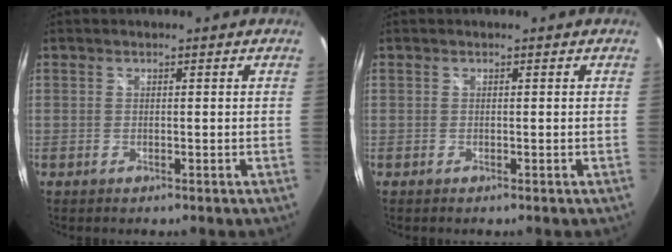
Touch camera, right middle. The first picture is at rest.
{"total": 0.0}